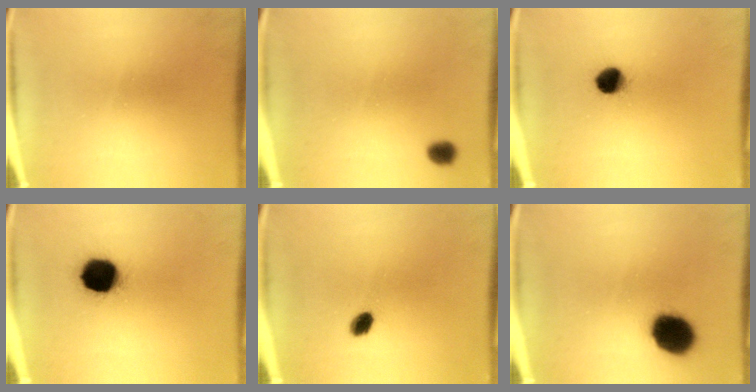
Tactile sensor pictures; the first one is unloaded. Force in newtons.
{"total": 2.3}
{"total": 6.2}
{"total": 14.4}
{"total": 2.9}
{"total": 11.8}